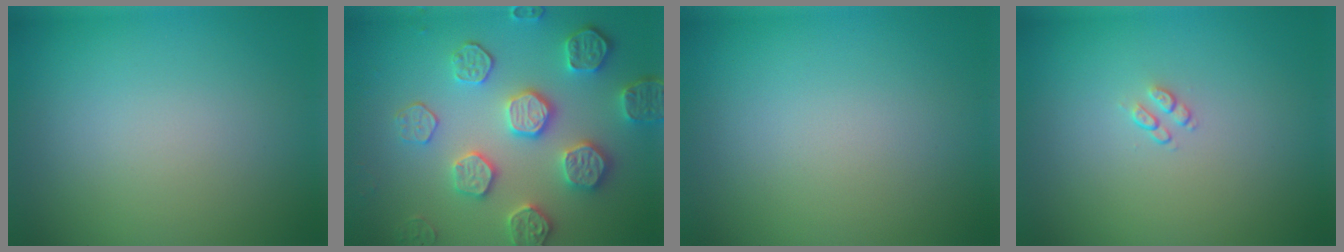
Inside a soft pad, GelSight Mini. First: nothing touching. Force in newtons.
{"total": 5.6, "press": 5.1, "slide": 2.2}
{"total": 0.0}
{"total": 0.9, "press": 0.6, "slide": 0.7}